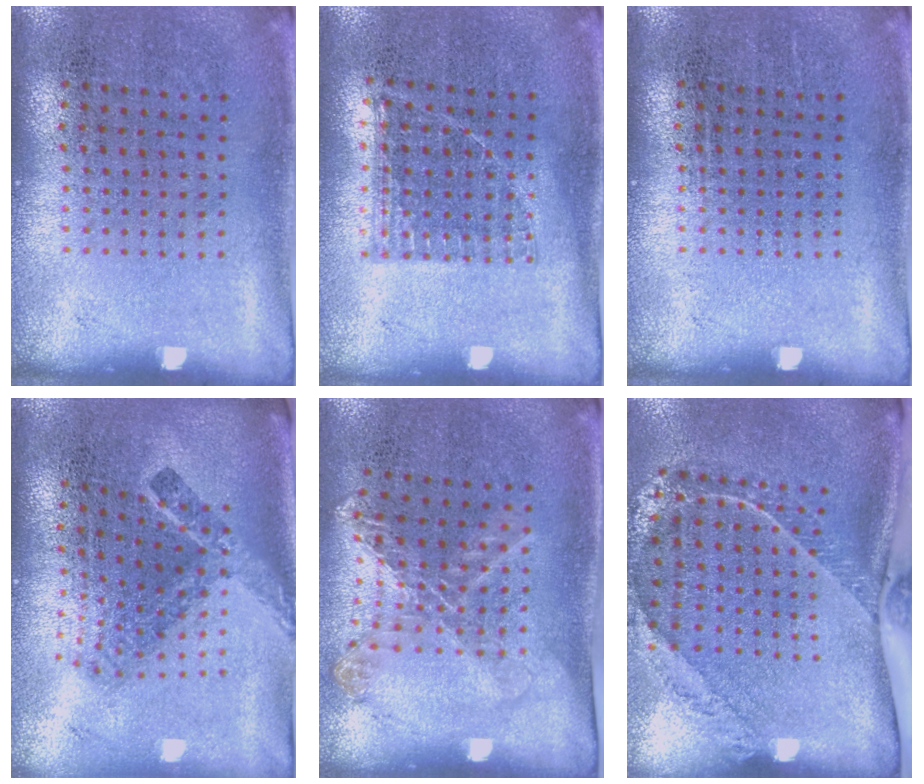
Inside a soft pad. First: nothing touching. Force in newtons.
{"total": 0.8, "press": 0.8, "slide": 0.3}
{"total": 0.0}
{"total": 2.4, "press": 1.5, "slide": 1.9}
{"total": 1.1, "press": 1.1, "slide": 0.3}
{"total": 2.3, "press": 1.7, "slide": 1.5}